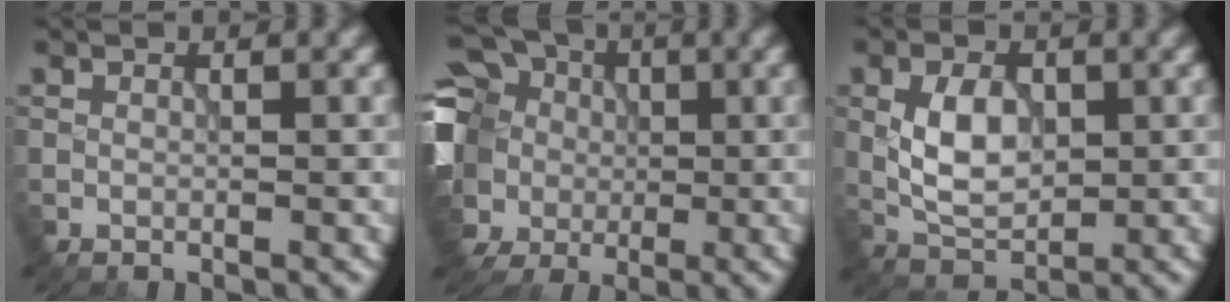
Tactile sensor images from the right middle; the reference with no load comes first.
{"total": 15.5, "force": [1.2, 13.3, 7.8], "torque": [-0.218, 0.025, -0.009]}
{"total": 4.6, "force": [0.3, 2.8, 3.7], "torque": [-0.078, 0.003, 0.008]}